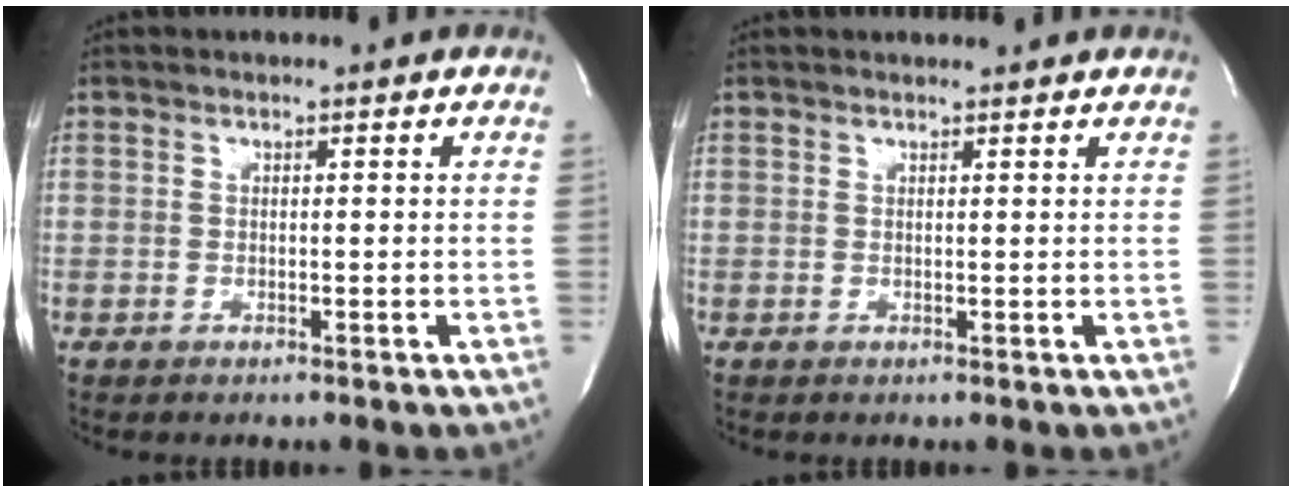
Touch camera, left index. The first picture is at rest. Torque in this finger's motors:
{"motor_torque": [0.26, -0.48, 0.05, 0.00]}